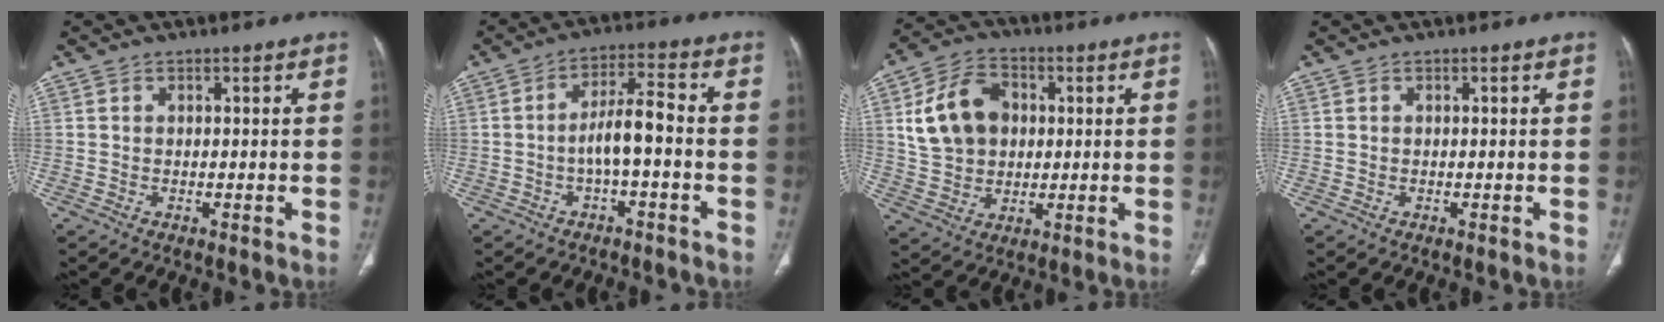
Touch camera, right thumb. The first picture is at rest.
{"total": 6.4, "force": [-1.7, 1.7, 6.0], "torque": [-0.112, 0.034, -0.033]}
{"total": 12.9, "force": [2.5, 9.8, 7.9], "torque": [-0.123, 0.010, 0.047]}
{"total": 0.0}